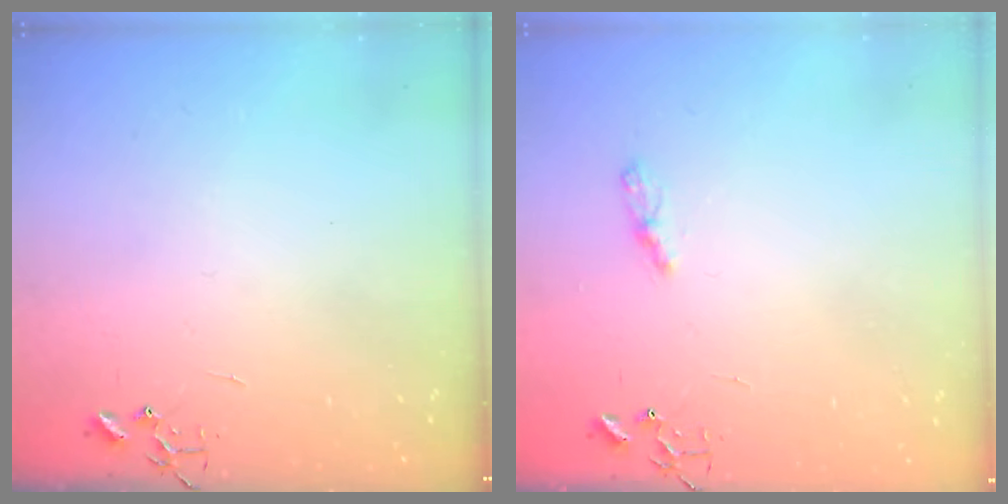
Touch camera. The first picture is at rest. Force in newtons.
{"total": 4.7, "press": 4.7, "slide": 0.4}